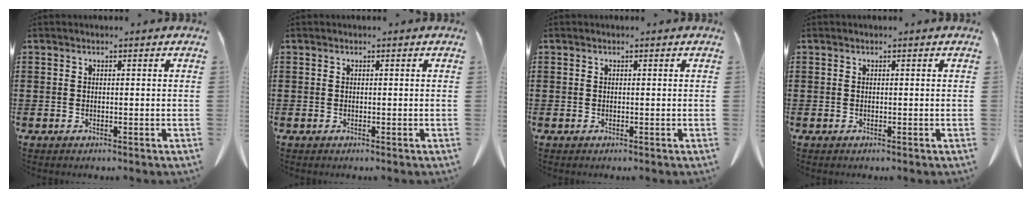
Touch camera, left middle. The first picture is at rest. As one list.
[{"total": 0.0}, {"total": 0.0}, {"total": 0.0}]